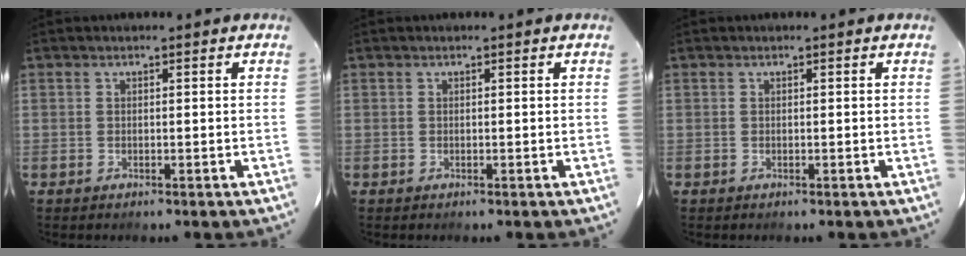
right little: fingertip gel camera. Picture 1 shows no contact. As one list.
[{"total": 0.0}, {"total": 0.0}]